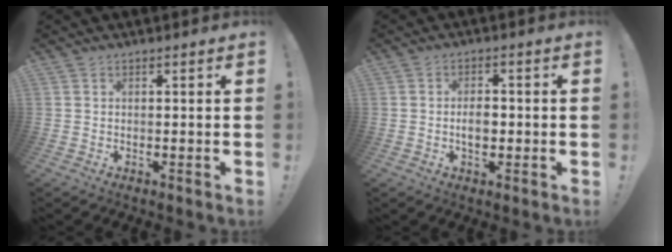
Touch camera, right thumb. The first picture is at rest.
{"total": 4.4, "force": [-0.9, 2.7, 3.3], "torque": [-0.036, 0.002, -0.020]}